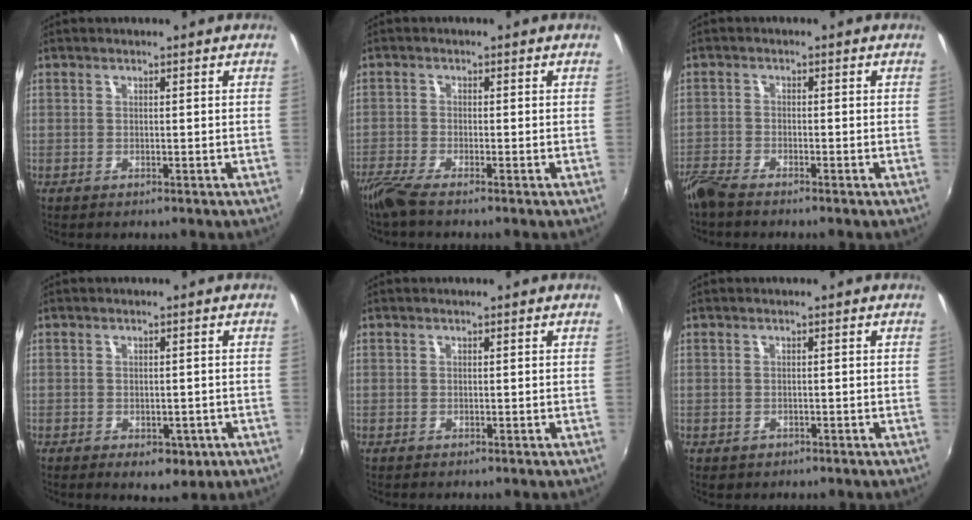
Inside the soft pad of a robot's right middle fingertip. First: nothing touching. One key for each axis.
{"total": 4.5, "fx": -3.7, "fy": 0.0, "fz": 2.5, "tx": -0.069, "ty": -0.018, "tz": -0.075}
{"total": 4.7, "fx": -4.2, "fy": 0.8, "fz": 2.0, "tx": -0.056, "ty": -0.018, "tz": -0.085}
{"total": 4.6, "fx": -2.0, "fy": 2.9, "fz": 2.9, "tx": -0.047, "ty": -0.015, "tz": -0.023}
{"total": 0.0}
{"total": 1.3, "fx": -0.6, "fy": 1.1, "fz": 0.4, "tx": -0.009, "ty": -0.005, "tz": -0.006}